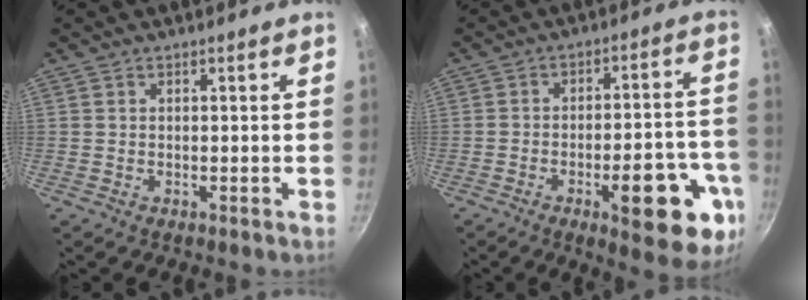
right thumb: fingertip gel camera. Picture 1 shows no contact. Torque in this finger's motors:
{"motor_torque": [2.12, 1.87, 1.66, -0.62, 0.36]}